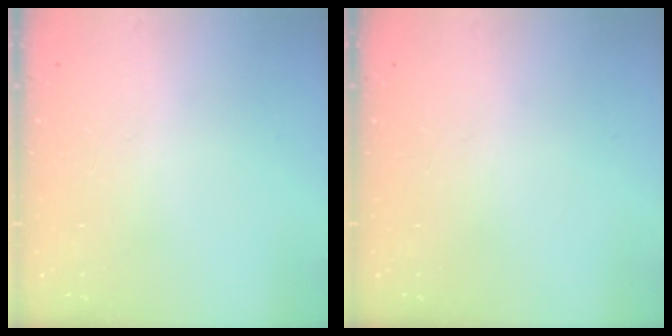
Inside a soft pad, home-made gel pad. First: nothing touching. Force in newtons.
{"total": 0.0}